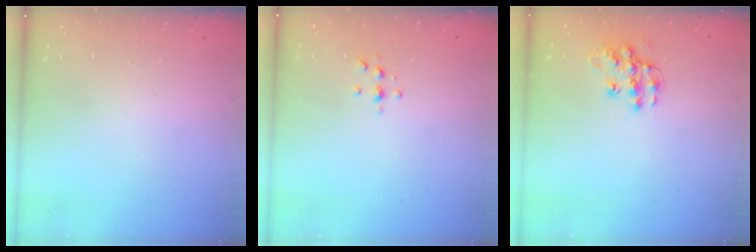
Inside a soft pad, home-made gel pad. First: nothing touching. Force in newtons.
{"total": 4.3, "press": 4.3, "slide": 0.6}
{"total": 12.2, "press": 12.2, "slide": 0.9}